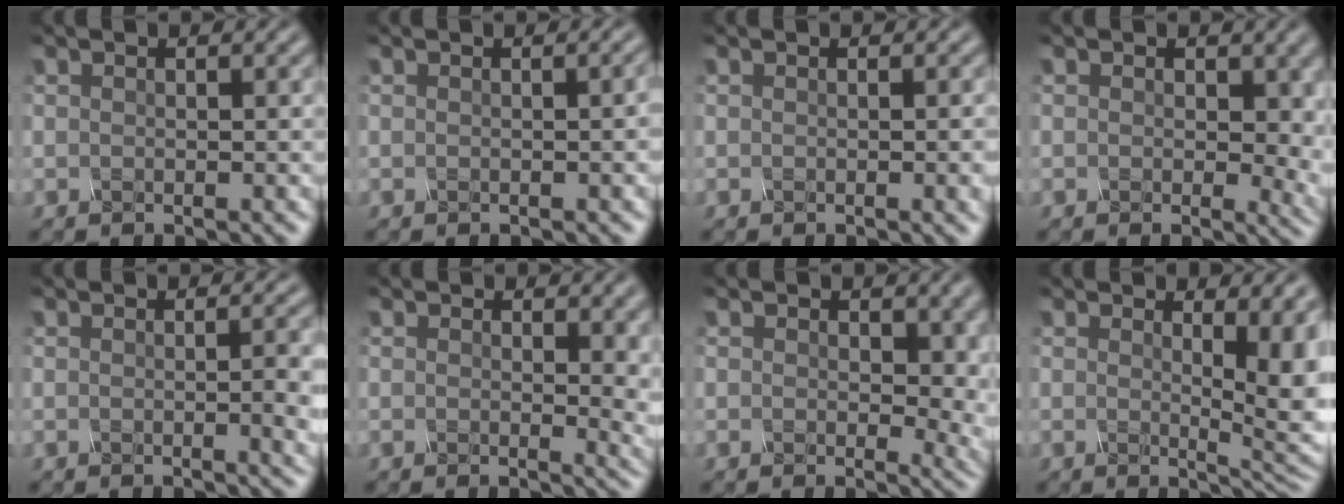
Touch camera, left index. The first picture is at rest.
{"total": 1.4, "force": [0.0, 0.4, 1.4], "torque": [-0.013, 0.005, -0.002]}
{"total": 1.8, "force": [-0.1, 0.5, 1.7], "torque": [-0.016, 0.000, -0.003]}
{"total": 5.3, "force": [0.5, 3.4, 4.1], "torque": [-0.033, -0.007, 0.005]}
{"total": 3.5, "force": [-0.2, 1.0, 3.3], "torque": [-0.034, 0.001, -0.003]}
{"total": 4.2, "force": [0.6, 1.9, 3.7], "torque": [-0.035, -0.007, 0.007]}
{"total": 6.2, "force": [0.7, 4.0, 4.8], "torque": [-0.043, -0.008, 0.011]}
{"total": 7.4, "force": [1.4, 2.4, 6.9], "torque": [-0.066, -0.010, 0.021]}